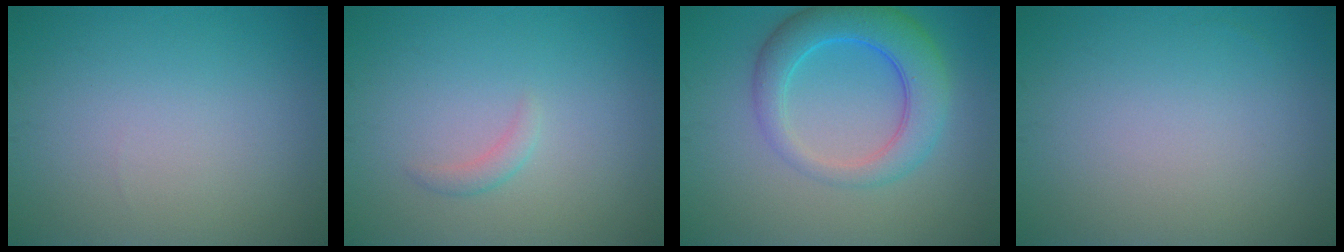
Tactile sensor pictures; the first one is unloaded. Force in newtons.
{"total": 1.0, "press": 1.0, "slide": 0.0}
{"total": 5.8, "press": 5.8, "slide": 0.4}
{"total": 0.0}